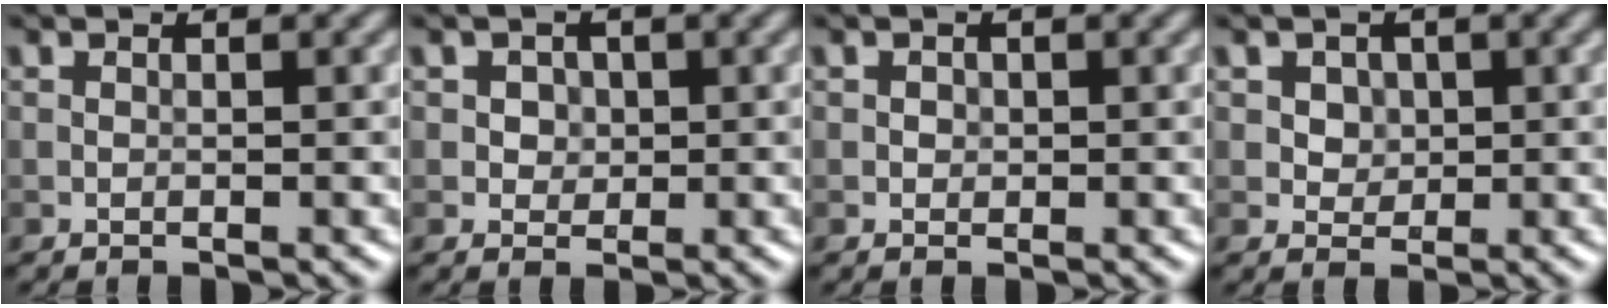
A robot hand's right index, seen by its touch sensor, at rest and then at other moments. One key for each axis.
{"total": 1.8, "fx": 0.5, "fy": 1.6, "fz": 0.7, "tx": -0.006, "ty": 0.002, "tz": 0.009}
{"total": 0.6, "fx": 0.1, "fy": 0.6, "fz": 0.2, "tx": 0.000, "ty": -0.003, "tz": 0.000}
{"total": 2.4, "fx": 0.9, "fy": 2.0, "fz": 1.1, "tx": -0.023, "ty": 0.000, "tz": 0.025}